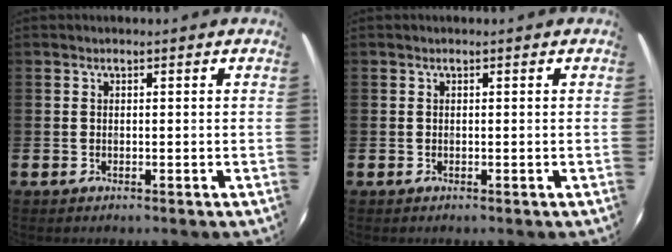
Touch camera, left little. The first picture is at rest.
{"total": 0.0}